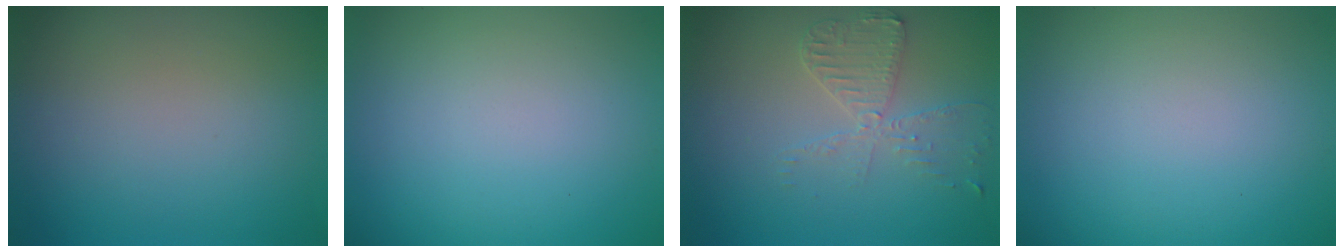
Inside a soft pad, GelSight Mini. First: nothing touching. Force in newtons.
{"total": 0.0}
{"total": 3.5, "press": 3.0, "slide": 1.8}
{"total": 0.0}